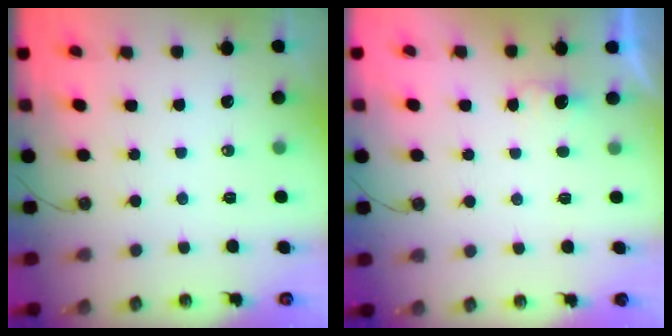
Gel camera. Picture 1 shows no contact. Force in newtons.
{"total": 1.5, "press": 1.2, "slide": 0.8}